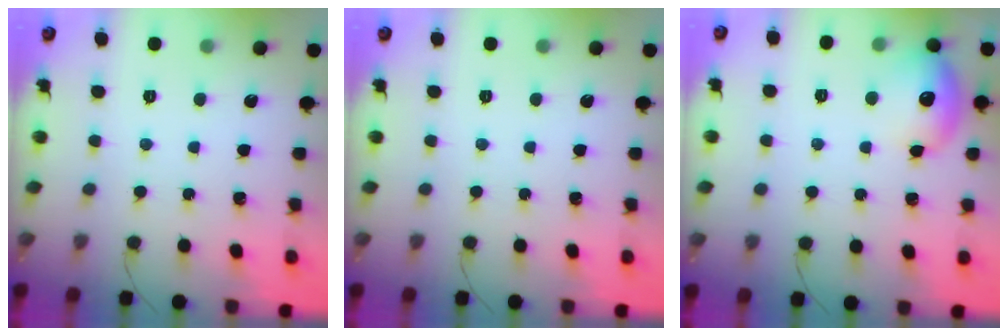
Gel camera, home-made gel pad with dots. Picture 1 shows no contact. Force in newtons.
{"total": 0.0}
{"total": 11.0, "press": 10.8, "slide": 1.8}